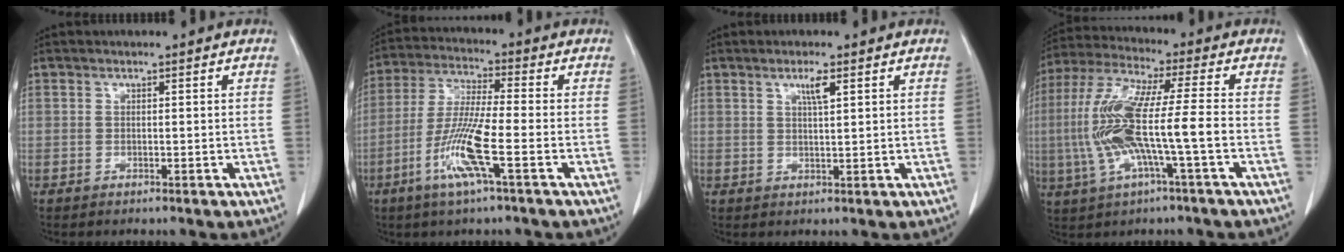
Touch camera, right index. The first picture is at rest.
{"total": 10.6, "force": [-4.0, 0.2, 9.8], "torque": [-0.201, -0.012, -0.083]}
{"total": 2.5, "force": [1.3, 0.1, 2.2], "torque": [-0.043, -0.001, 0.025]}
{"total": 13.6, "force": [-2.4, 0.9, 13.4], "torque": [-0.288, 0.008, -0.048]}